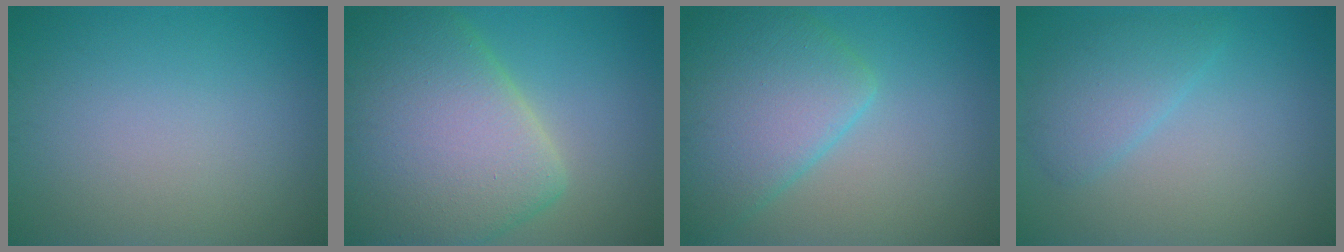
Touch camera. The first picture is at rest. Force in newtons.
{"total": 11.7, "press": 11.6, "slide": 0.9}
{"total": 7.2, "press": 7.2, "slide": 0.3}
{"total": 2.7, "press": 2.7, "slide": 0.1}